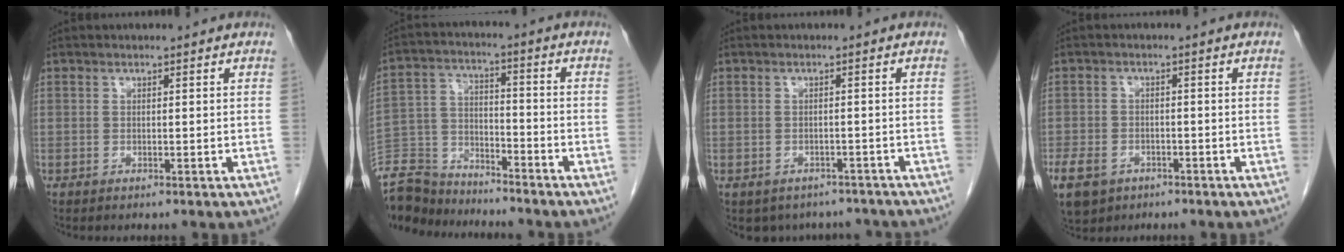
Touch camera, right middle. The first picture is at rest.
{"total": 12.0, "force": [-11.4, 3.1, 1.7], "torque": [-0.032, 0.015, -0.212]}
{"total": 7.9, "force": [-6.8, 3.9, 1.1], "torque": [-0.007, 0.014, -0.072]}
{"total": 11.6, "force": [-6.1, 8.6, 4.8], "torque": [-0.141, -0.004, -0.090]}